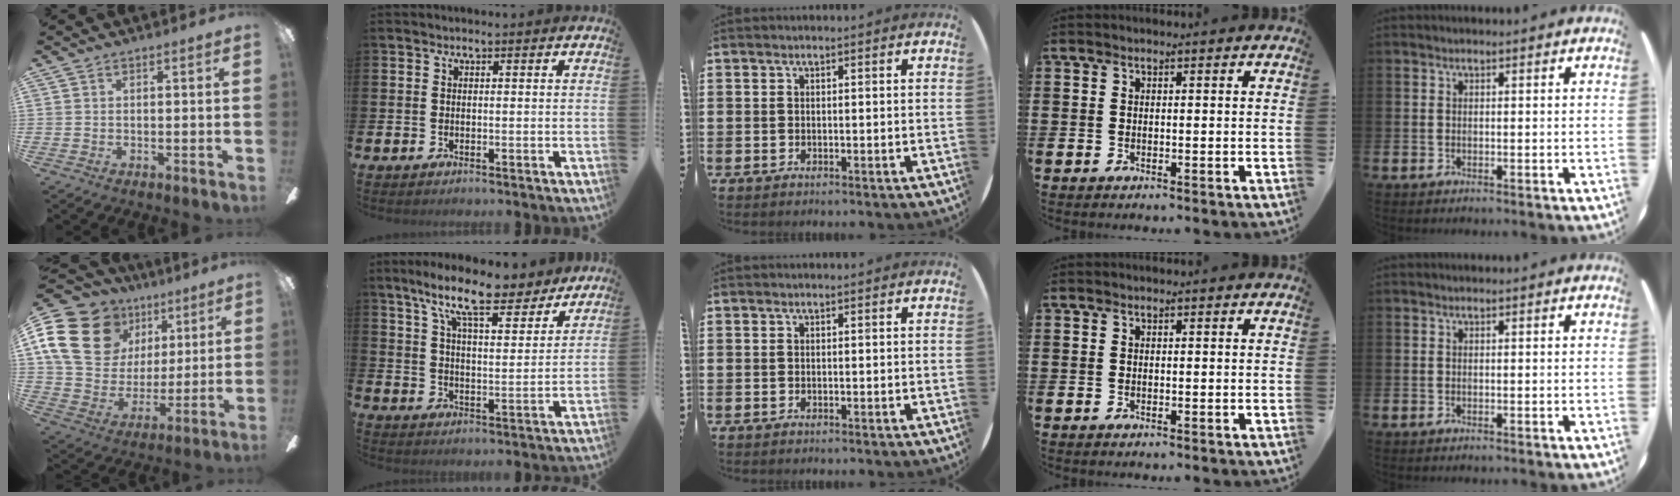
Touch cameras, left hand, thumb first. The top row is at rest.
{"thumb": {"total": 22.5, "force": [9.9, 16.9, 11.0], "torque": [-0.216, -0.030, 0.195]}, "index": {"total": 11.4, "force": [9.3, 2.7, 6.2], "torque": [-0.128, -0.046, 0.158]}}